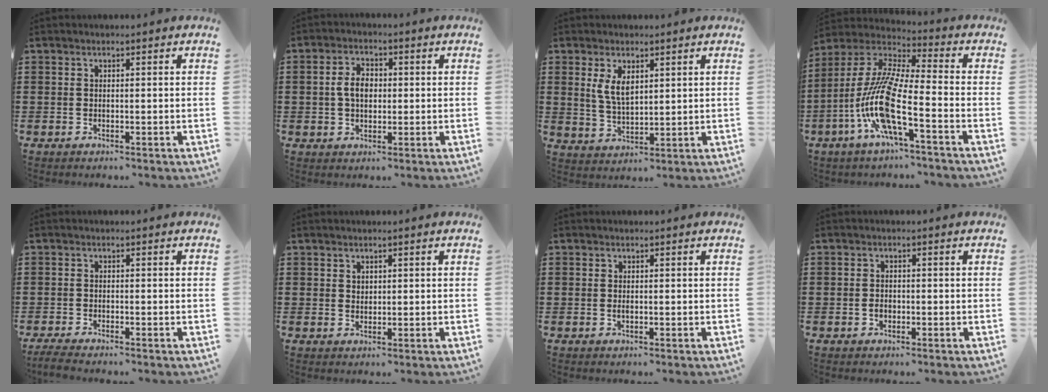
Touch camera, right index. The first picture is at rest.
{"total": 4.1, "force": [0.3, 2.5, 3.2], "torque": [-0.067, 0.011, 0.003]}
{"total": 4.5, "force": [1.9, 2.1, 3.5], "torque": [-0.074, 0.005, 0.036]}
{"total": 12.6, "force": [-5.6, 1.7, 11.1], "torque": [-0.263, -0.032, -0.120]}
{"total": 2.1, "force": [-2.0, -0.2, 0.5], "torque": [-0.017, -0.005, -0.042]}
{"total": 1.0, "force": [0.7, 0.7, 0.1], "torque": [-0.004, 0.002, 0.014]}
{"total": 0.5, "force": [-0.1, 0.3, 0.4], "torque": [-0.010, -0.001, -0.002]}
{"total": 1.4, "force": [-0.5, 0.9, 0.9], "torque": [-0.021, 0.000, -0.009]}